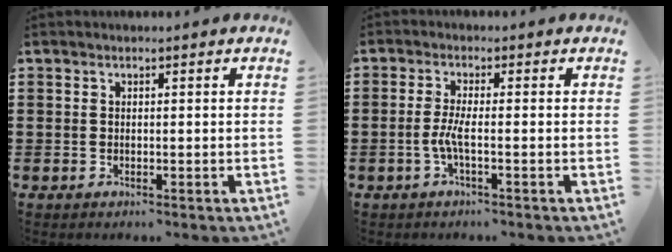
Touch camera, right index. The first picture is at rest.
{"total": 3.4, "force": [-1.2, 0.3, 3.2], "torque": [-0.080, -0.009, -0.030]}